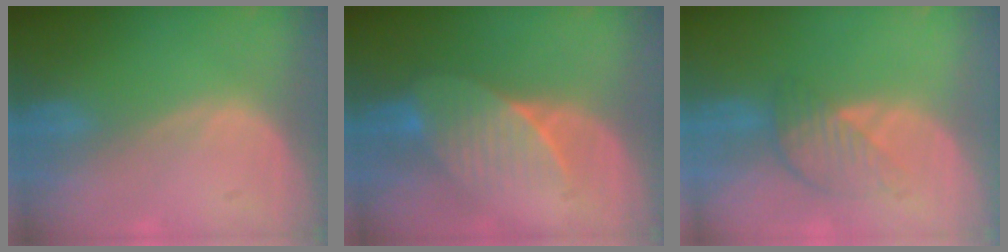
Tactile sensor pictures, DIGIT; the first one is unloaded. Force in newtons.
{"total": 7.2, "press": 6.6, "slide": 2.8}
{"total": 4.6, "press": 4.2, "slide": 2.0}